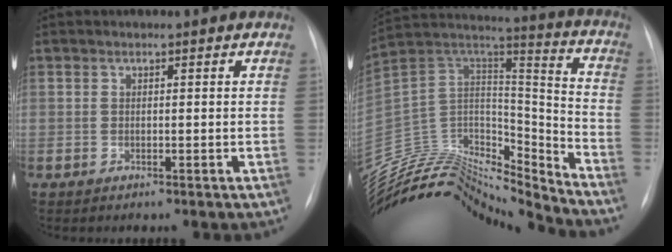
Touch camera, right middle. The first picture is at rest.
{"total": 22.4, "force": [-21.5, 3.7, 4.8], "torque": [-0.082, 0.073, -0.361]}